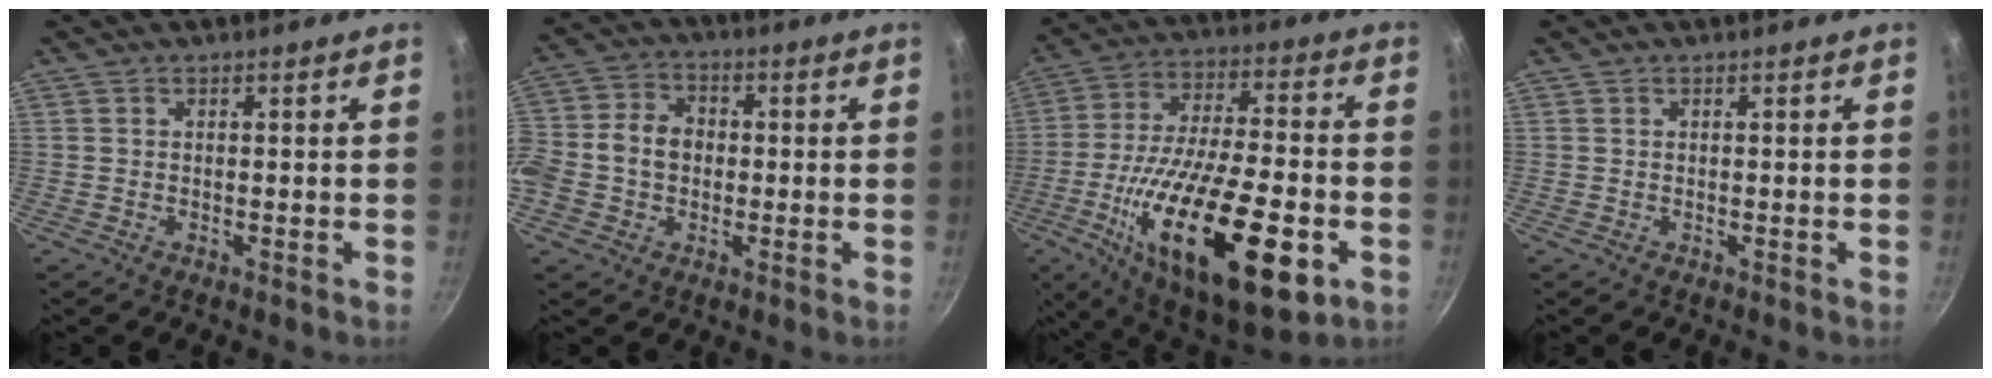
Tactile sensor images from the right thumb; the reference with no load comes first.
{"total": 12.7, "force": [-1.2, 10.1, 7.7], "torque": [-0.142, 0.035, -0.037]}
{"total": 29.9, "force": [-10.0, 11.1, 25.9], "torque": [-0.425, 0.015, -0.156]}
{"total": 0.0}